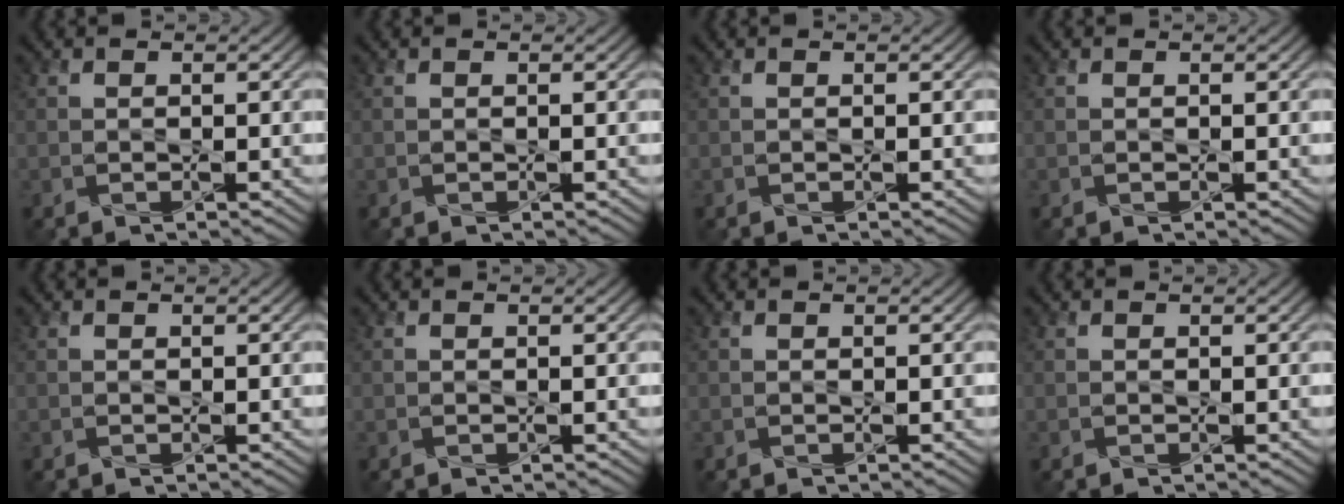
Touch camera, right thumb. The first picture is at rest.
{"total": 0.0}
{"total": 0.0}
{"total": 0.0}
{"total": 0.0}
{"total": 0.0}
{"total": 0.0}
{"total": 0.0}